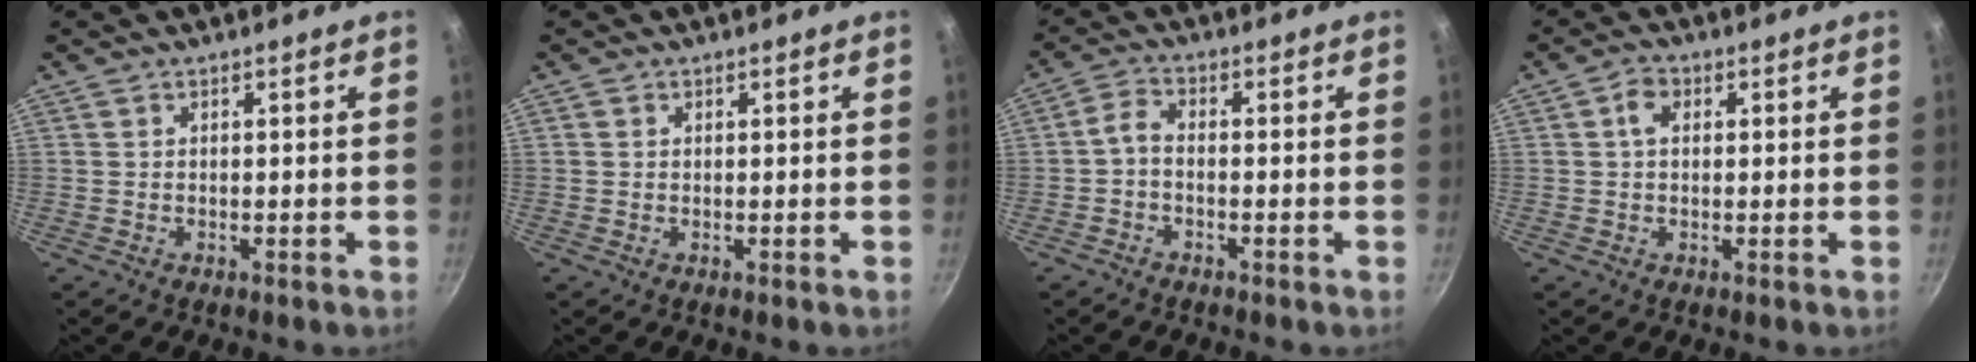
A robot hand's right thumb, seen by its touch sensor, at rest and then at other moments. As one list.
[{"total": 0.6, "force": [0.1, 0.6, 0.2], "torque": [-0.001, 0.002, 0.001]}, {"total": 3.1, "force": [-1.3, 1.4, 2.5], "torque": [-0.063, 0.019, -0.034]}, {"total": 3.2, "force": [0.7, 2.3, 2.1], "torque": [-0.031, 0.006, 0.005]}]